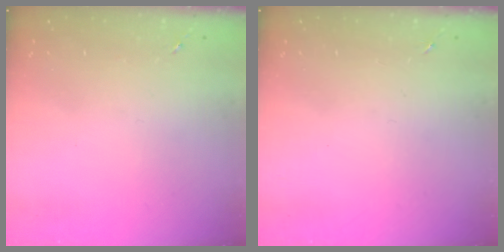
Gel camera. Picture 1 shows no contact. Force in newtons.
{"total": 0.0}